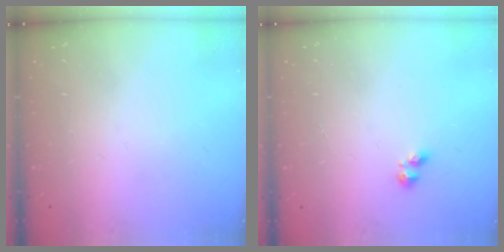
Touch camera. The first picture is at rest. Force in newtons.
{"total": 2.4, "press": 2.3, "slide": 0.8}